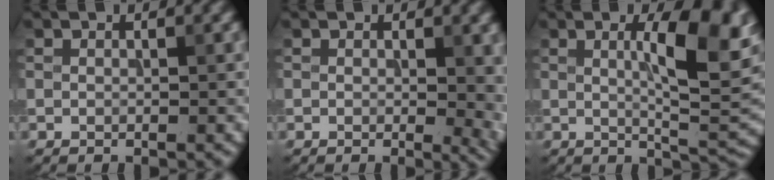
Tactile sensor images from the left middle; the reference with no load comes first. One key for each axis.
{"total": 3.9, "fx": 0.0, "fy": 1.5, "fz": 3.6, "tx": -0.032, "ty": -0.006, "tz": -0.001}
{"total": 9.2, "fx": 1.9, "fy": 2.3, "fz": 8.8, "tx": -0.117, "ty": 0.002, "tz": 0.032}